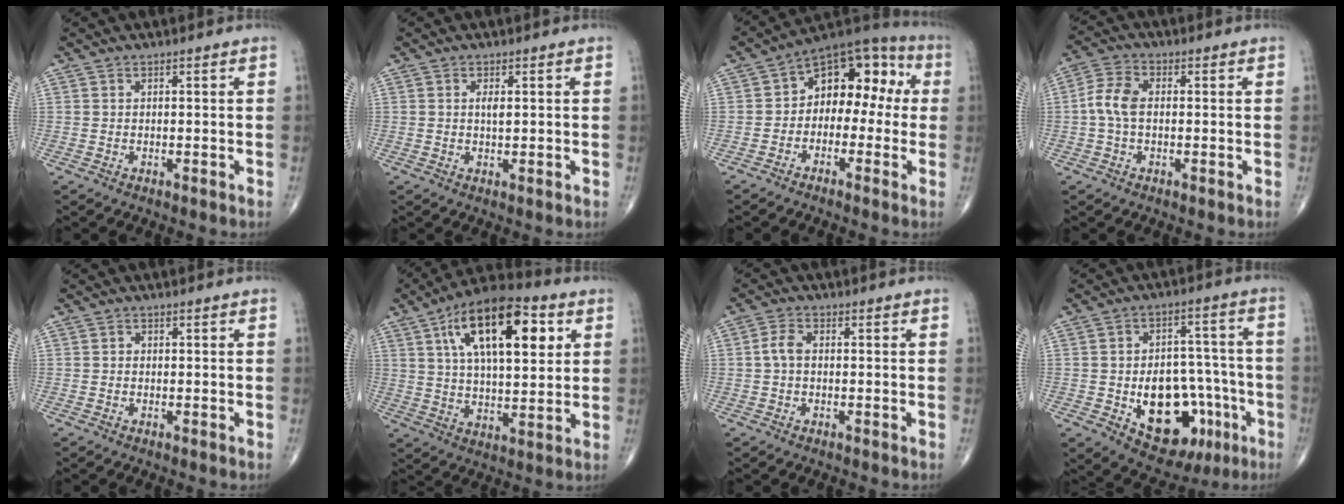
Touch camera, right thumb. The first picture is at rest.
{"total": 1.8, "force": [0.4, 0.6, 1.7], "torque": [-0.029, -0.002, 0.007]}
{"total": 13.2, "force": [0.1, 8.7, 9.9], "torque": [-0.088, 0.053, -0.019]}
{"total": 5.7, "force": [-0.2, 3.5, 4.5], "torque": [-0.100, 0.016, -0.013]}
{"total": 0.6, "force": [-0.1, 0.5, 0.2], "torque": [0.000, 0.001, -0.003]}
{"total": 20.6, "force": [7.4, 9.1, 16.9], "torque": [-0.253, -0.007, 0.116]}
{"total": 3.1, "force": [-0.1, 2.0, 2.4], "torque": [-0.048, 0.007, -0.007]}
{"total": 15.9, "force": [-4.8, 10.9, 10.5], "torque": [-0.110, 0.038, -0.055]}